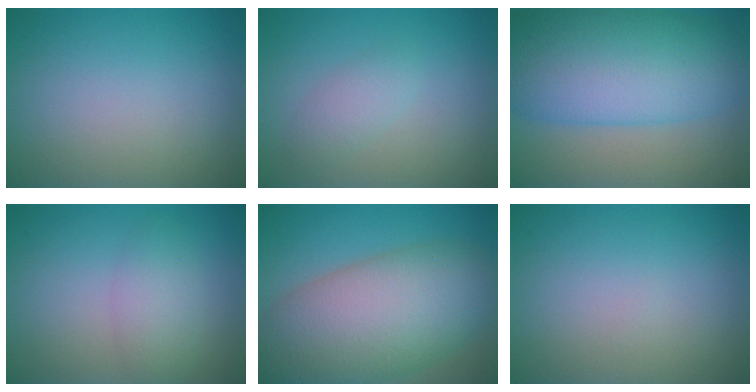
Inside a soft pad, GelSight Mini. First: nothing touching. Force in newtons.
{"total": 1.7, "press": 1.7, "slide": 0.1}
{"total": 12.1, "press": 12.1, "slide": 0.3}
{"total": 2.7, "press": 2.7, "slide": 0.1}
{"total": 12.2, "press": 12.2, "slide": 0.6}
{"total": 0.0}